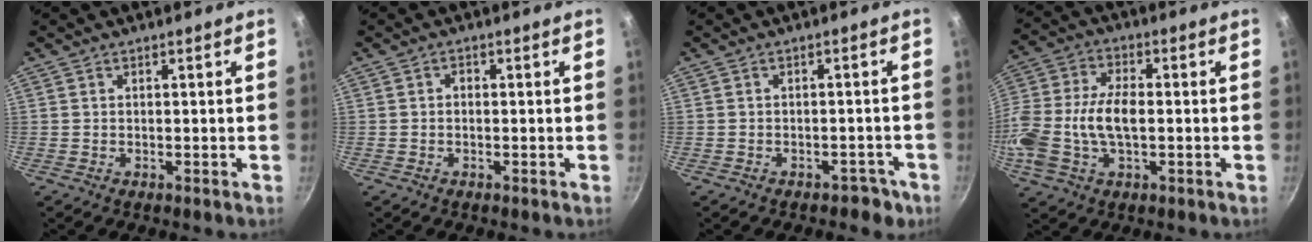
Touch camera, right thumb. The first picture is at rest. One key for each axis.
{"total": 0.8, "fx": -0.2, "fy": 0.6, "fz": 0.6, "tx": -0.003, "ty": 0.003, "tz": -0.006}
{"total": 3.6, "fx": -2.7, "fy": 2.2, "fz": 1.0, "tx": -0.002, "ty": 0.025, "tz": -0.032}
{"total": 16.9, "fx": -1.9, "fy": 9.4, "fz": 13.9, "tx": -0.328, "ty": 0.013, "tz": -0.033}